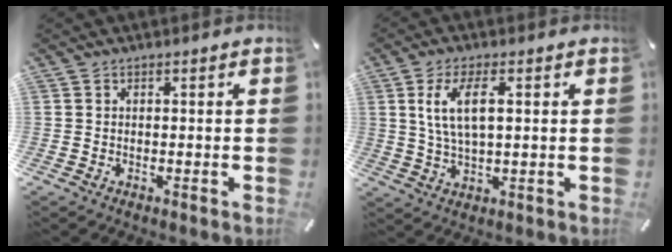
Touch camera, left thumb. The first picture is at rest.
{"total": 8.6, "force": [2.6, 3.5, 7.4], "torque": [-0.164, 0.003, 0.041]}